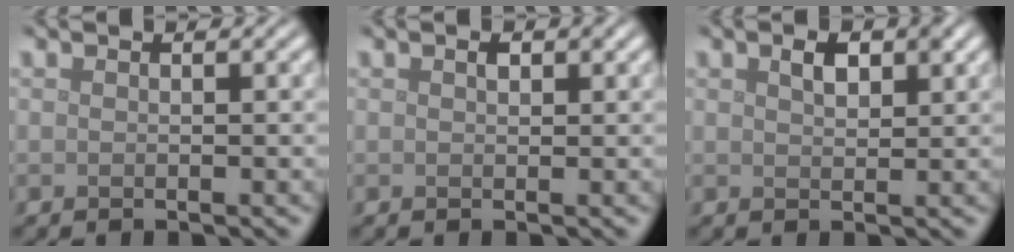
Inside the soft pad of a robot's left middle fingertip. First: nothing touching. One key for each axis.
{"total": 0.9, "fx": 0.4, "fy": 0.5, "fz": 0.7, "tx": -0.010, "ty": 0.000, "tz": 0.007}
{"total": 2.3, "fx": 1.1, "fy": 1.1, "fz": 1.6, "tx": -0.027, "ty": 0.004, "tz": 0.019}